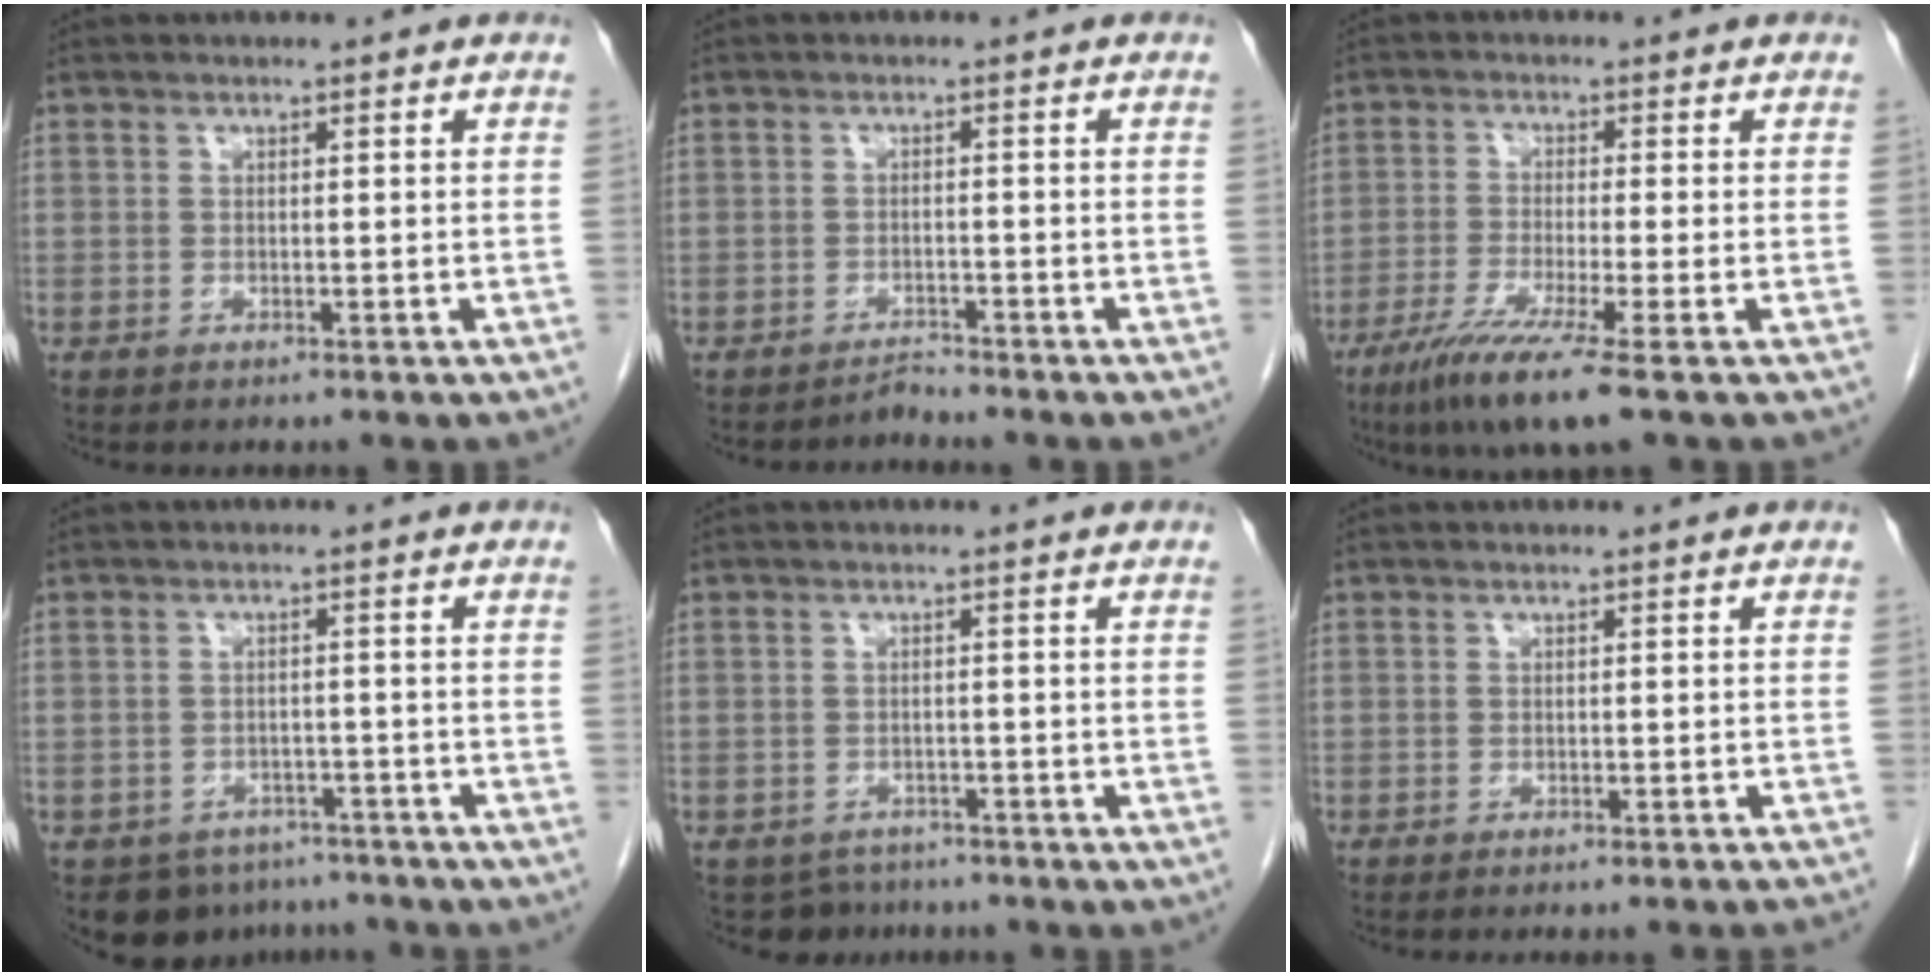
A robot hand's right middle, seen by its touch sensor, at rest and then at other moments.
{"total": 1.5, "force": [-1.5, 0.0, -0.4], "torque": [0.013, -0.004, -0.023]}
{"total": 8.4, "force": [-5.2, -0.8, 6.5], "torque": [-0.116, -0.027, -0.095]}
{"total": 7.7, "force": [-6.1, 4.6, 0.9], "torque": [-0.002, 0.011, -0.076]}
{"total": 4.4, "force": [-3.6, 2.5, -0.4], "torque": [0.009, 0.005, -0.051]}
{"total": 7.9, "force": [-7.4, 0.6, 2.8], "torque": [-0.025, -0.017, -0.079]}